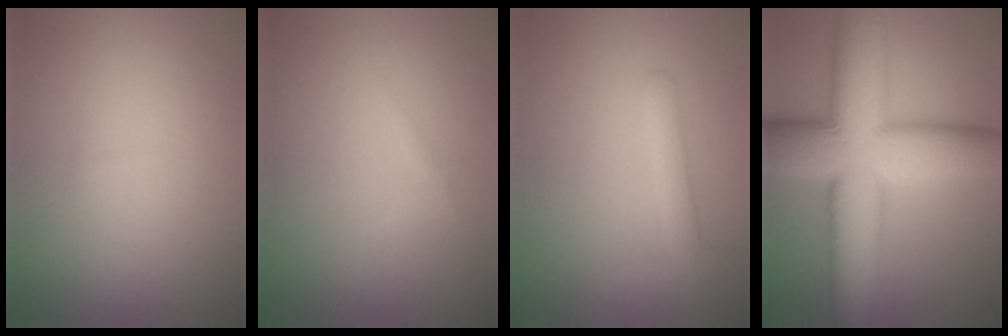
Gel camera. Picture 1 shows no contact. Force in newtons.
{"total": 0.6, "press": 0.6, "slide": 0.1}
{"total": 2.2, "press": 2.2, "slide": 0.2}
{"total": 14.2, "press": 14.2, "slide": 0.2}